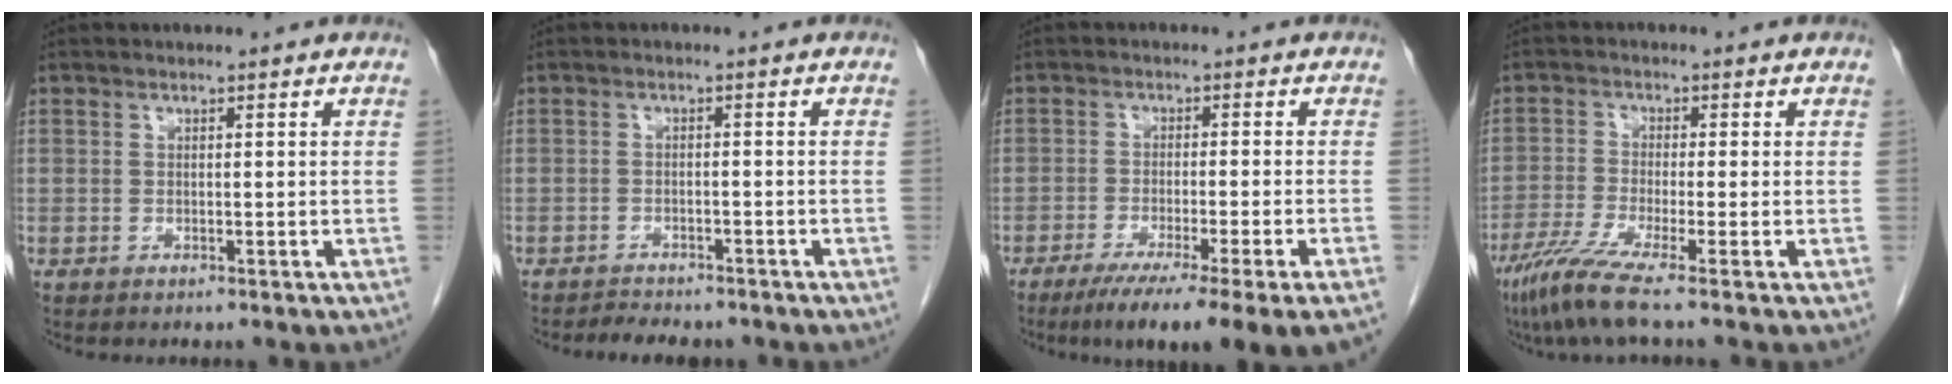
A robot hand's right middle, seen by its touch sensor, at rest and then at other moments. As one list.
[{"total": 5.3, "force": [-4.8, 1.6, 1.7], "torque": [-0.030, -0.005, -0.066]}, {"total": 13.3, "force": [-9.6, -1.2, 9.2], "torque": [-0.109, -0.038, -0.144]}, {"total": 6.5, "force": [-4.6, -1.1, 4.5], "torque": [-0.092, -0.026, -0.094]}]